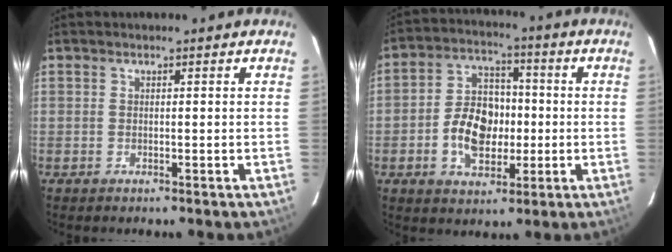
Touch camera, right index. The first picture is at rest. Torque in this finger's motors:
{"motor_torque": [0.47, -0.10, 0.28, 0.05]}